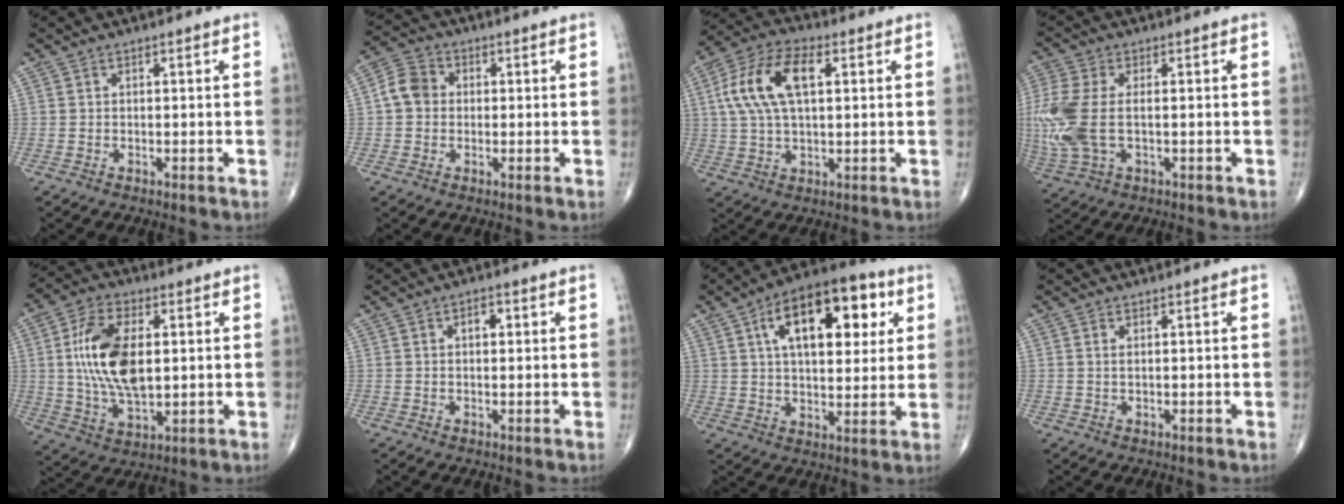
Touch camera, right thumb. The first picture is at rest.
{"total": 5.7, "force": [0.2, 4.9, 2.9], "torque": [-0.047, 0.015, -0.007]}
{"total": 13.8, "force": [3.4, 6.9, 11.4], "torque": [-0.234, 0.019, 0.063]}
{"total": 12.8, "force": [-0.7, 6.9, 10.8], "torque": [-0.289, -0.009, -0.010]}
{"total": 15.5, "force": [1.9, 8.0, 13.1], "torque": [-0.248, -0.006, 0.039]}
{"total": 2.3, "force": [0.6, 1.2, 1.8], "torque": [-0.025, 0.004, 0.008]}
{"total": 19.1, "force": [6.5, 9.7, 15.2], "torque": [-0.199, 0.002, 0.095]}
{"total": 0.8, "force": [0.3, 0.2, 0.7], "torque": [-0.017, 0.000, 0.008]}